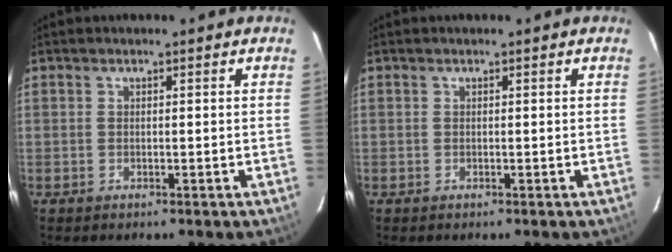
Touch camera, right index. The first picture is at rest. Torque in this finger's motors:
{"motor_torque": [-0.03, 0.00, 0.00, 0.01]}